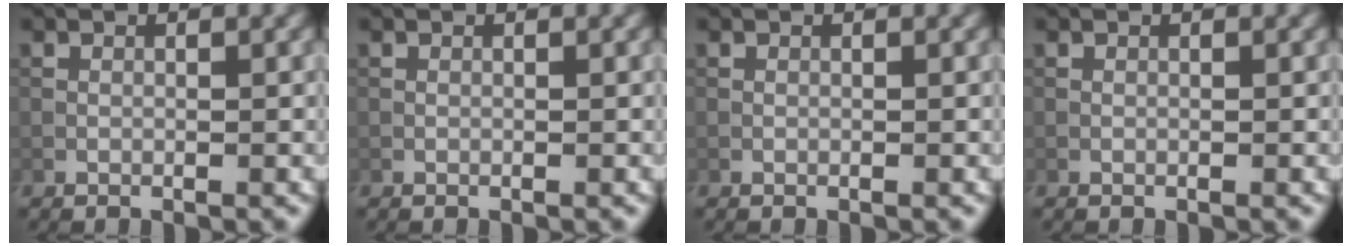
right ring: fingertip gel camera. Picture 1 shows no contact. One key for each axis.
{"total": 0.0}
{"total": 0.0}
{"total": 0.0}